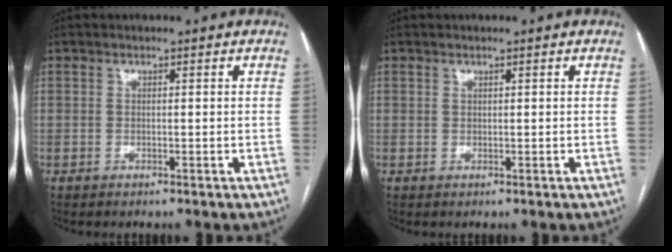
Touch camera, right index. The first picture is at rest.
{"total": 0.0}